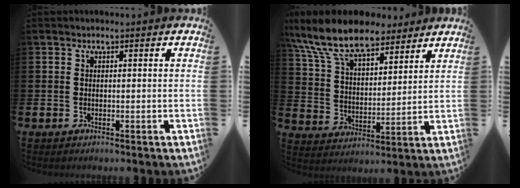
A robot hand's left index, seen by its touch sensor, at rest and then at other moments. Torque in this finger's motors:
{"motor_torque": [1.82, -0.32, 1.02, 0.21]}